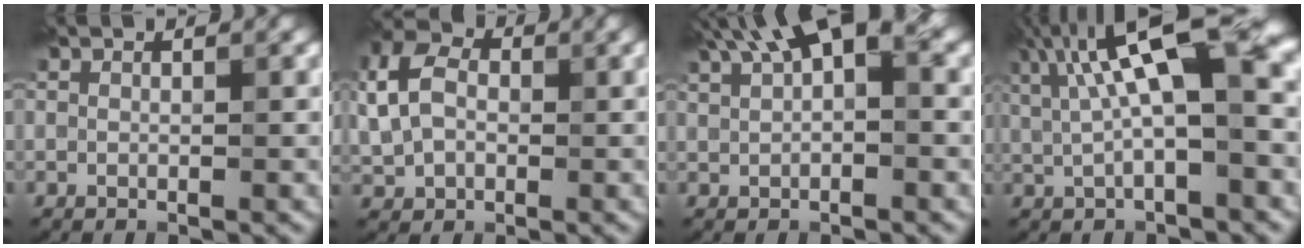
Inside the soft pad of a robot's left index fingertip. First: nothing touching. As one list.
[{"total": 5.7, "force": [0.8, 4.2, 3.8], "torque": [-0.089, 0.012, 0.006]}, {"total": 6.6, "force": [3.3, 2.5, 5.2], "torque": [-0.084, 0.023, 0.053]}, {"total": 9.9, "force": [2.7, 3.0, 9.1], "torque": [-0.151, 0.016, 0.039]}]